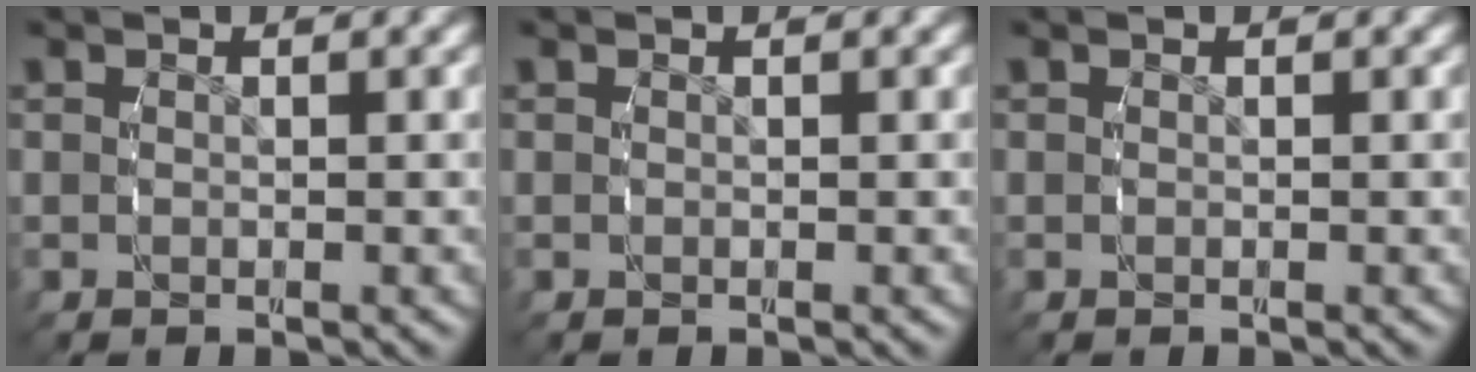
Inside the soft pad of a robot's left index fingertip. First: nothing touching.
{"total": 0.0}
{"total": 0.0}